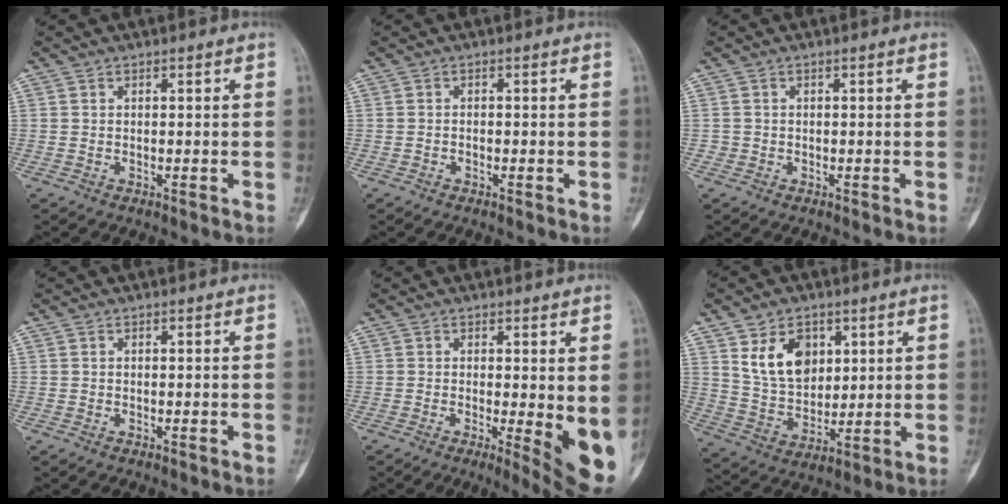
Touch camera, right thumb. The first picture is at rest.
{"total": 0.6, "force": [-0.3, 0.4, 0.2], "torque": [-0.003, 0.002, -0.009]}
{"total": 0.8, "force": [-0.2, 0.7, 0.0], "torque": [0.003, 0.005, -0.005]}
{"total": 0.0}
{"total": 9.3, "force": [-0.6, 2.7, 8.9], "torque": [-0.110, -0.019, -0.004]}
{"total": 11.6, "force": [4.6, 8.0, 7.0], "torque": [-0.090, -0.026, 0.097]}